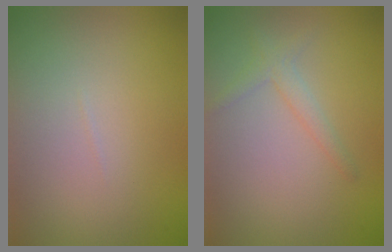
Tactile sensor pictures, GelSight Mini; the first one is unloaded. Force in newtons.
{"total": 1.6, "press": 1.6, "slide": 0.1}